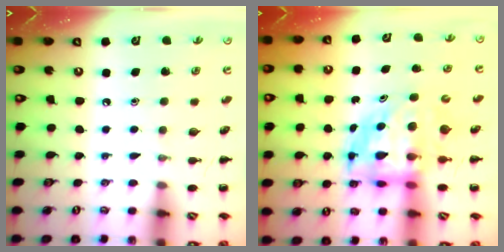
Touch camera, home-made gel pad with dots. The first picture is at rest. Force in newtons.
{"total": 6.5, "press": 6.3, "slide": 1.8}